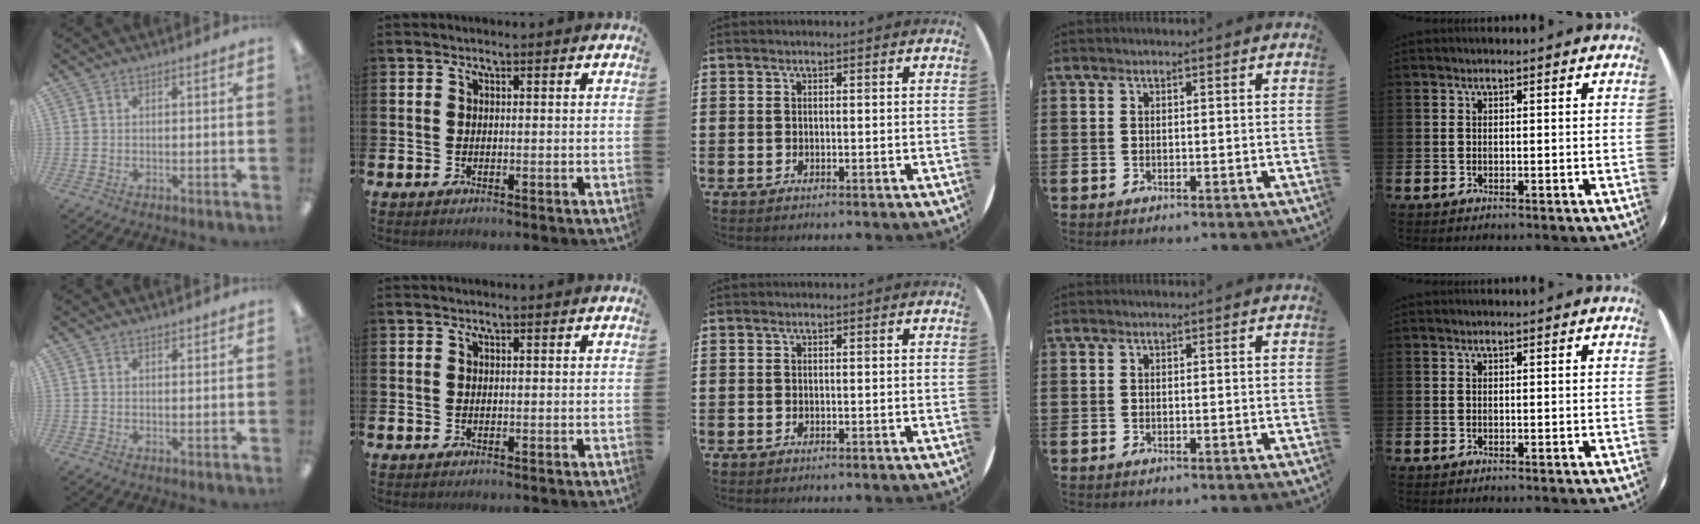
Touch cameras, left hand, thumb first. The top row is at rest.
{"thumb": {"total": 1.4, "force": [1.0, 0.7, 0.5], "torque": [-0.012, 0.001, 0.019]}}